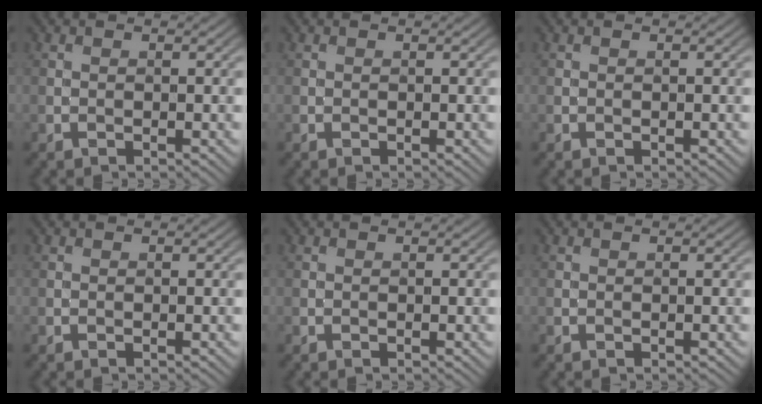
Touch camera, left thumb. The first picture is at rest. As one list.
[{"total": 0.0}, {"total": 0.0}, {"total": 0.0}, {"total": 0.0}, {"total": 0.0}]